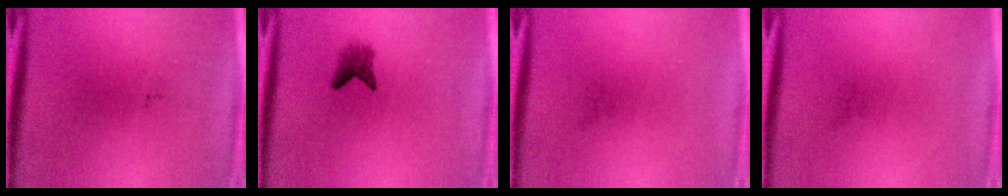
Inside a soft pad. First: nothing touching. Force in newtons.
{"total": 2.3}
{"total": 0.0}
{"total": 0.0}